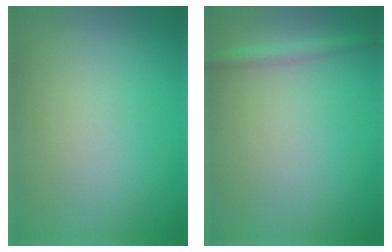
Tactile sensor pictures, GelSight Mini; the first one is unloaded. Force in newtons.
{"total": 1.5, "press": 1.5, "slide": 0.0}